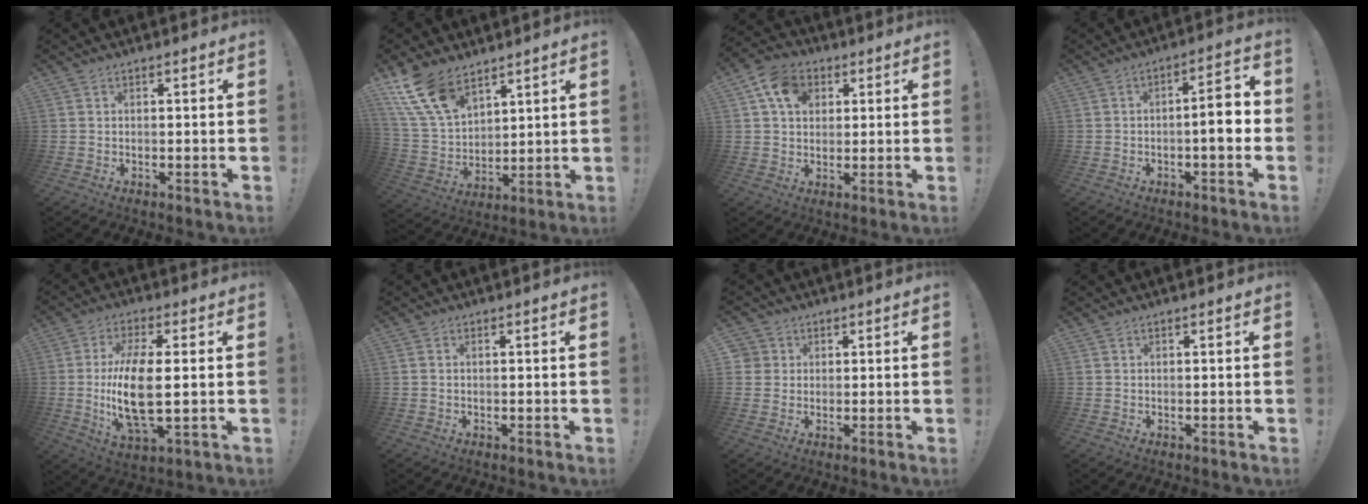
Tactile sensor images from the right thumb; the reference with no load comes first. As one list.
[{"total": 14.7, "force": [9.9, 7.8, 7.6], "torque": [-0.171, -0.060, 0.188]}, {"total": 10.9, "force": [4.0, 8.1, 6.0], "torque": [-0.100, 0.002, 0.079]}, {"total": 7.6, "force": [-1.4, 1.6, 7.3], "torque": [-0.098, 0.003, -0.028]}, {"total": 14.9, "force": [-0.1, 5.3, 13.9], "torque": [-0.280, -0.013, -0.006]}, {"total": 0.6, "force": [0.4, 0.4, 0.3], "torque": [-0.013, 0.002, 0.009]}, {"total": 3.3, "force": [1.1, 3.1, 0.5], "torque": [-0.003, -0.003, 0.018]}, {"total": 0.0}]